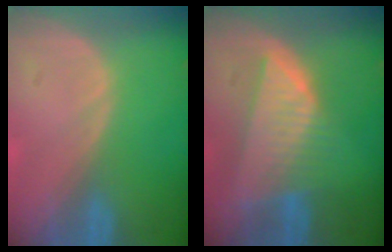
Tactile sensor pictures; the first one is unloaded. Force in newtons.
{"total": 8.1, "press": 7.2, "slide": 3.8}